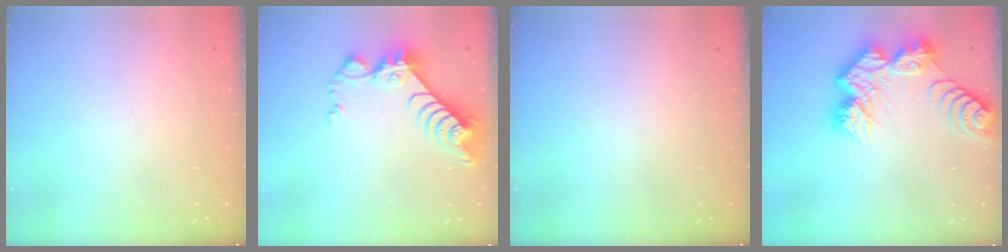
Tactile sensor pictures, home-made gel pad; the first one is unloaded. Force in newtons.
{"total": 9.3, "press": 9.3, "slide": 0.7}
{"total": 0.0}
{"total": 15.9, "press": 15.8, "slide": 1.3}